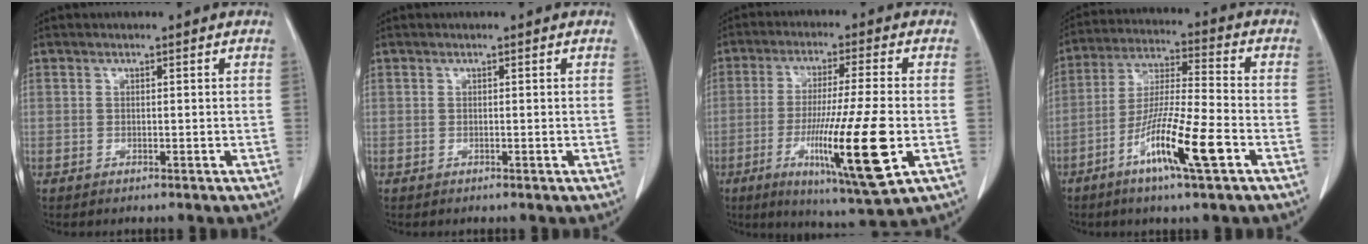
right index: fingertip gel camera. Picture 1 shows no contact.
{"total": 0.0}
{"total": 15.7, "force": [-4.5, 0.1, 15.0], "torque": [-0.271, -0.035, -0.073]}
{"total": 13.0, "force": [-5.9, 0.5, 11.5], "torque": [-0.217, -0.011, -0.111]}